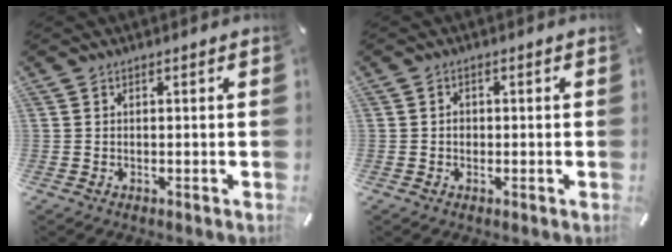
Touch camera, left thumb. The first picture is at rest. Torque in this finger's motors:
{"motor_torque": [-0.01, -0.27, 0.03, 0.17, 0.00]}